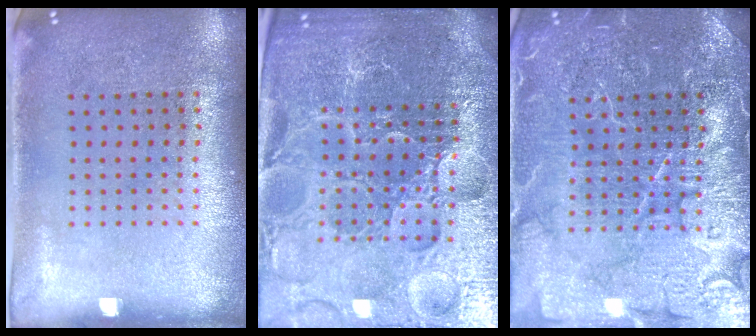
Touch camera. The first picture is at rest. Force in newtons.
{"total": 6.0, "press": 5.4, "slide": 2.7}
{"total": 7.2, "press": 7.1, "slide": 1.0}